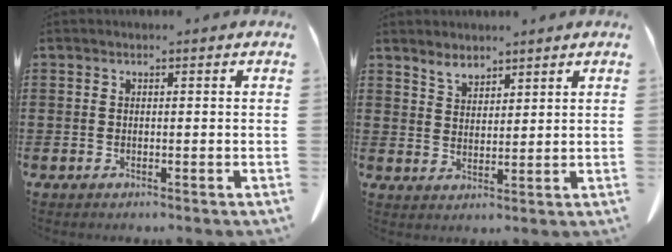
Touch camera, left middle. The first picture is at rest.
{"total": 3.1, "force": [2.8, 1.2, 0.5], "torque": [-0.018, -0.004, 0.055]}